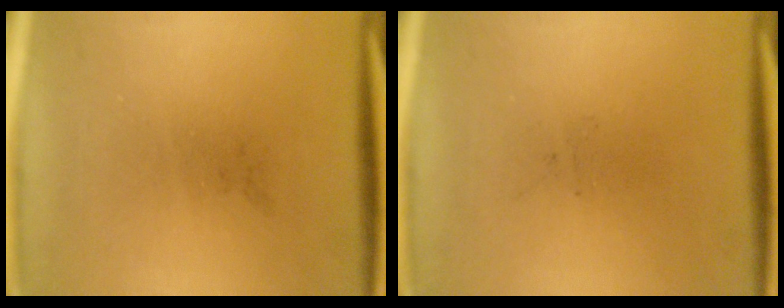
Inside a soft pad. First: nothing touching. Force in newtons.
{"total": 0.0}